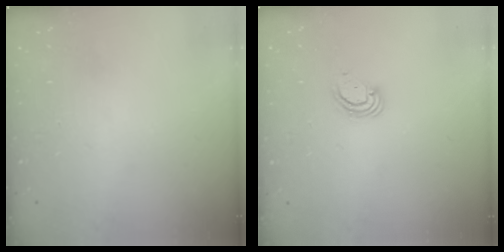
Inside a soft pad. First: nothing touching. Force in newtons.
{"total": 3.7, "press": 3.7, "slide": 0.3}